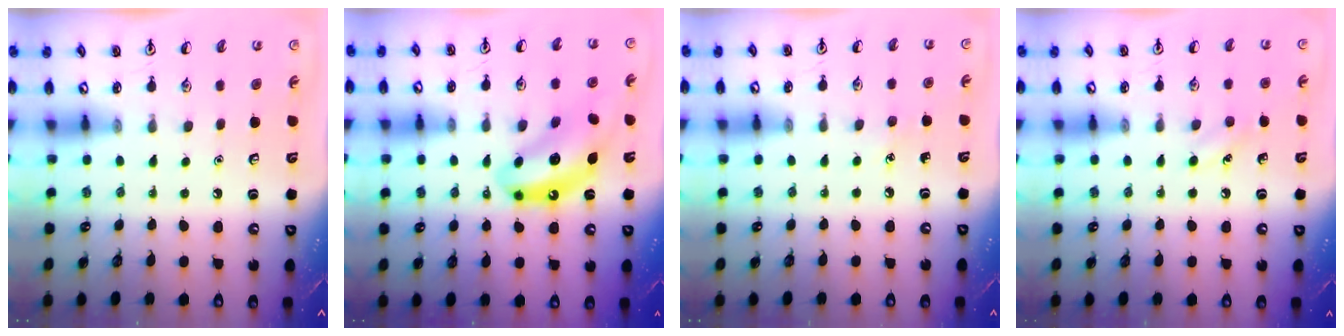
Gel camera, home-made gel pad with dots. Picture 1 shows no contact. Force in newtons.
{"total": 11.5, "press": 10.9, "slide": 3.8}
{"total": 3.0, "press": 2.8, "slide": 1.1}
{"total": 6.5, "press": 6.1, "slide": 2.0}